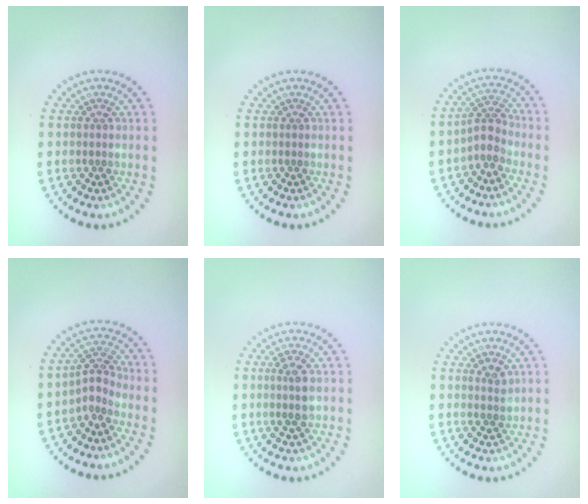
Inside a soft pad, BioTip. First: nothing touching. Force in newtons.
{"total": 0.0}
{"total": 2.4, "press": 1.7, "slide": 1.7}
{"total": 2.1, "press": 1.4, "slide": 1.5}
{"total": 1.9, "press": 1.8, "slide": 0.6}
{"total": 1.2, "press": 1.0, "slide": 0.7}